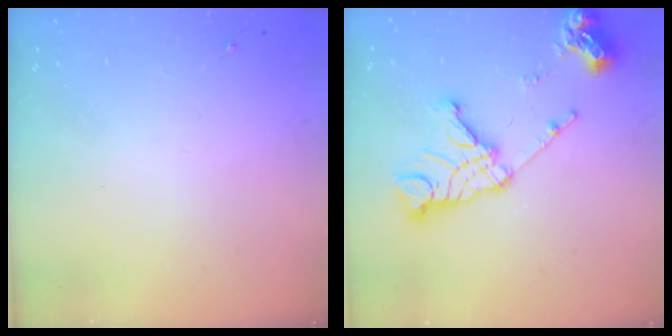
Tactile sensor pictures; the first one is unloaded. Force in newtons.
{"total": 17.0, "press": 16.9, "slide": 1.8}